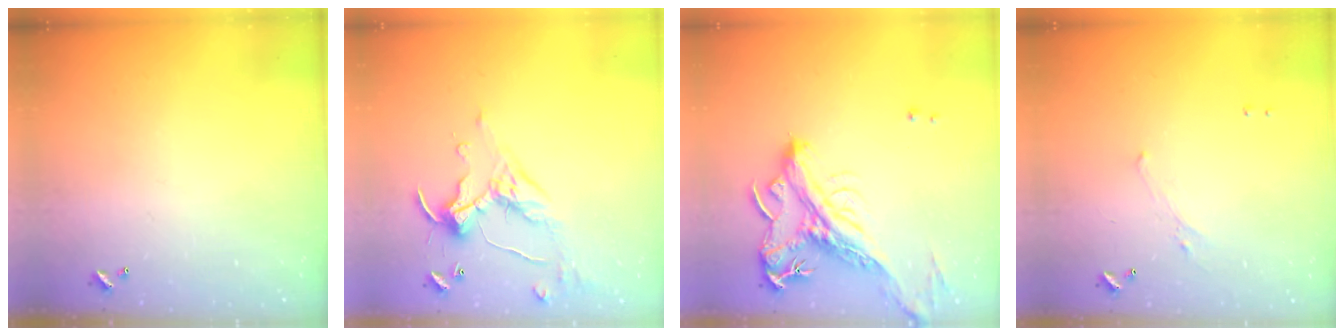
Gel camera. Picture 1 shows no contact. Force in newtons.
{"total": 1.5, "press": 1.5, "slide": 0.2}
{"total": 4.7, "press": 4.5, "slide": 1.3}
{"total": 1.2, "press": 0.9, "slide": 0.8}